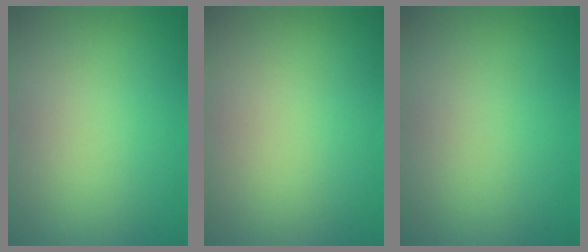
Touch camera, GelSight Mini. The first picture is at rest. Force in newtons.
{"total": 0.0}
{"total": 0.0}